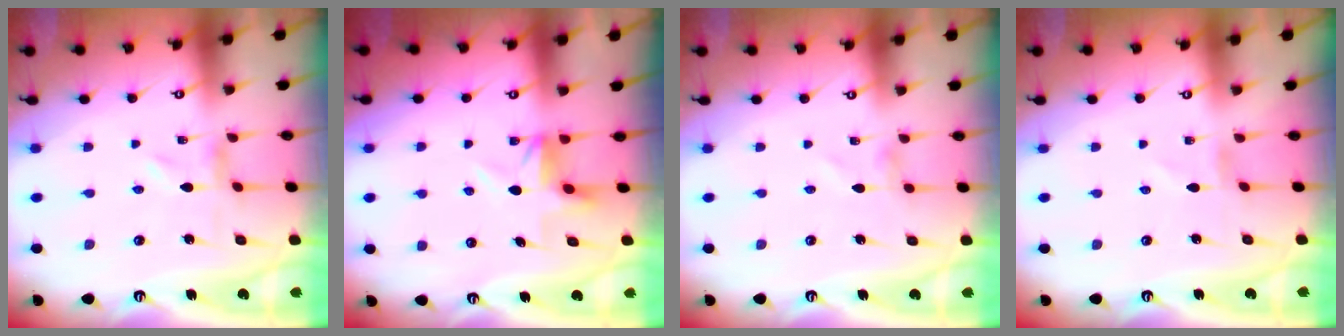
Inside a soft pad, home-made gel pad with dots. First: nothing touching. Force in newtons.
{"total": 4.6, "press": 4.6, "slide": 0.1}
{"total": 1.1, "press": 1.1, "slide": 0.0}
{"total": 0.8, "press": 0.7, "slide": 0.3}